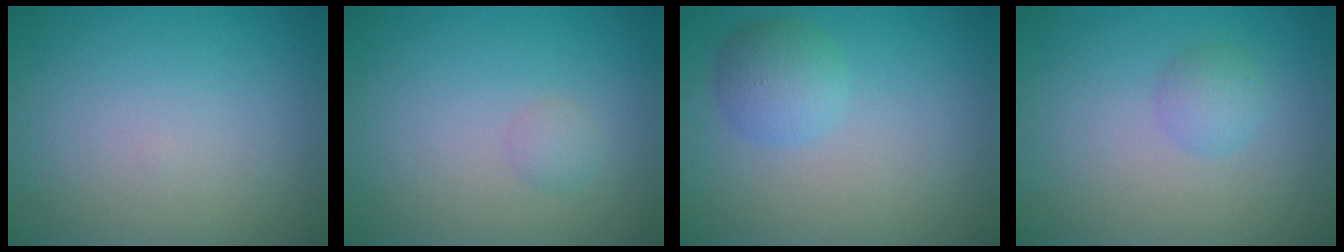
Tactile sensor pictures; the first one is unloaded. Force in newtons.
{"total": 1.0, "press": 1.0, "slide": 0.0}
{"total": 2.8, "press": 2.8, "slide": 0.1}
{"total": 1.7, "press": 1.7, "slide": 0.1}